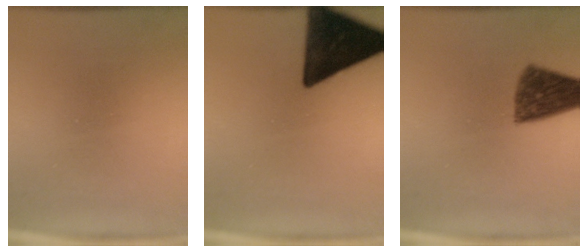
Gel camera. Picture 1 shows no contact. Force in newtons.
{"total": 16.9}
{"total": 8.8}